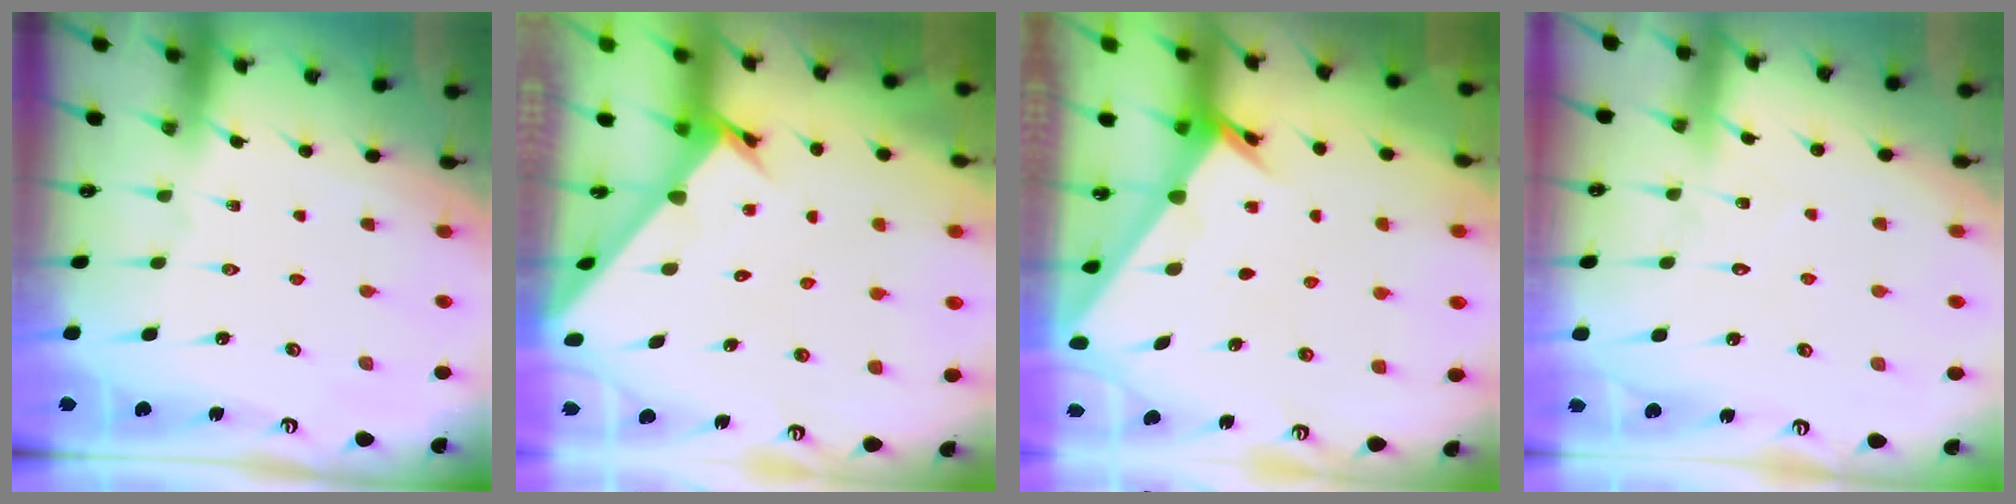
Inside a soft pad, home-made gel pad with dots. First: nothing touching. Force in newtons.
{"total": 2.7, "press": 2.7, "slide": 0.3}
{"total": 2.3, "press": 2.3, "slide": 0.3}
{"total": 5.7, "press": 5.7, "slide": 0.6}